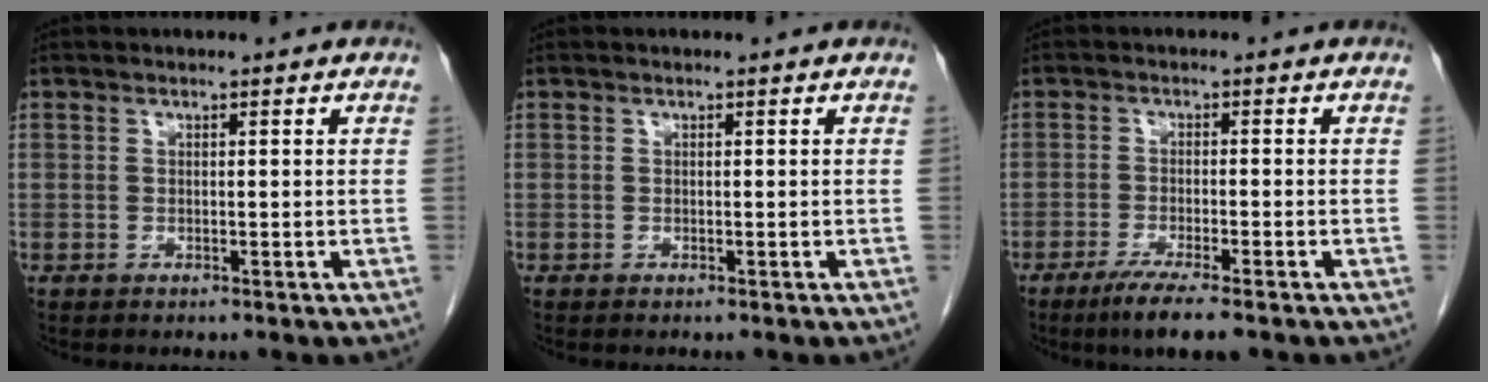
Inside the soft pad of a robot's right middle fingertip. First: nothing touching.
{"total": 0.0}
{"total": 6.1, "force": [-4.2, 0.3, 4.4], "torque": [-0.074, -0.015, -0.070]}